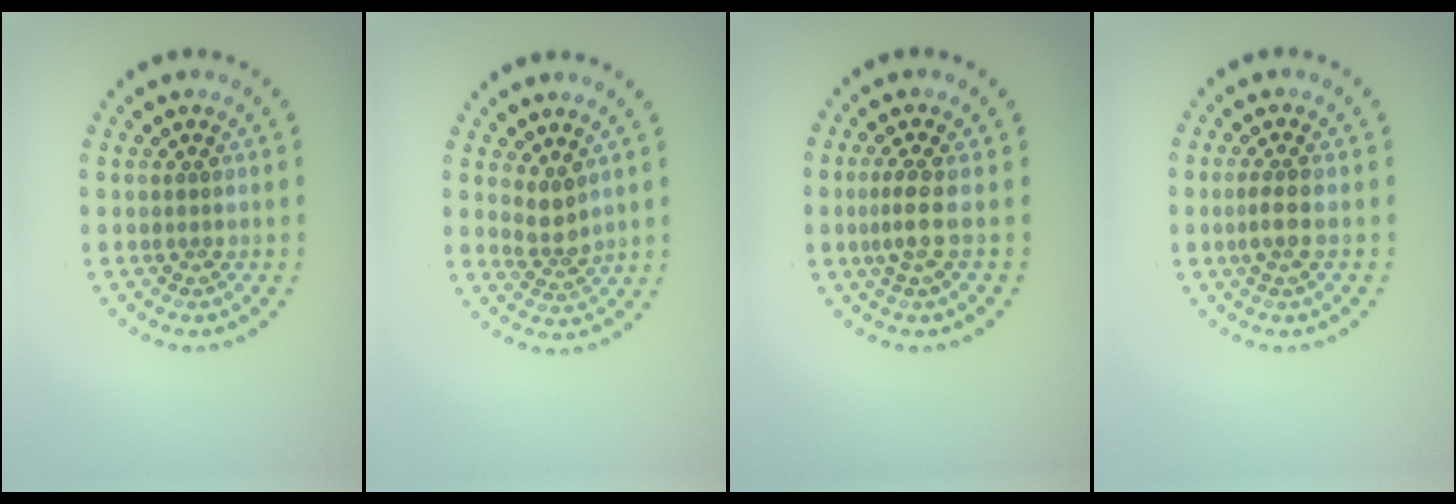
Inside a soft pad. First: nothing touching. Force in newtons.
{"total": 2.0, "press": 1.4, "slide": 1.3}
{"total": 2.0, "press": 1.4, "slide": 1.3}
{"total": 1.7, "press": 1.5, "slide": 0.8}